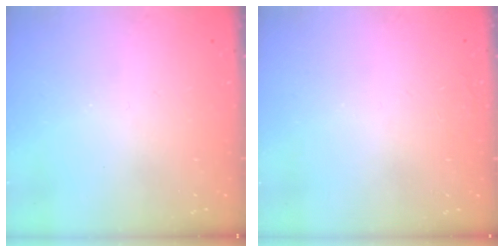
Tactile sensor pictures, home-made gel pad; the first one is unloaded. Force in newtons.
{"total": 1.5, "press": 1.5, "slide": 0.1}